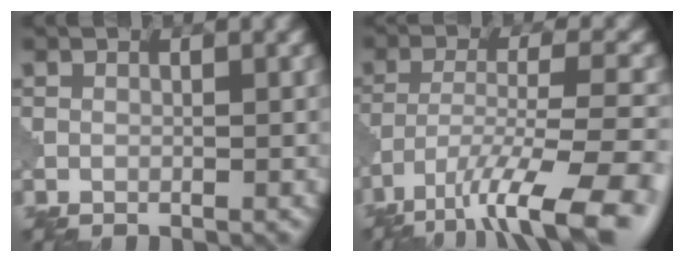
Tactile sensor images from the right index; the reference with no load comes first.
{"total": 11.0, "force": [-7.6, 2.5, 7.6], "torque": [-0.134, -0.006, -0.124]}